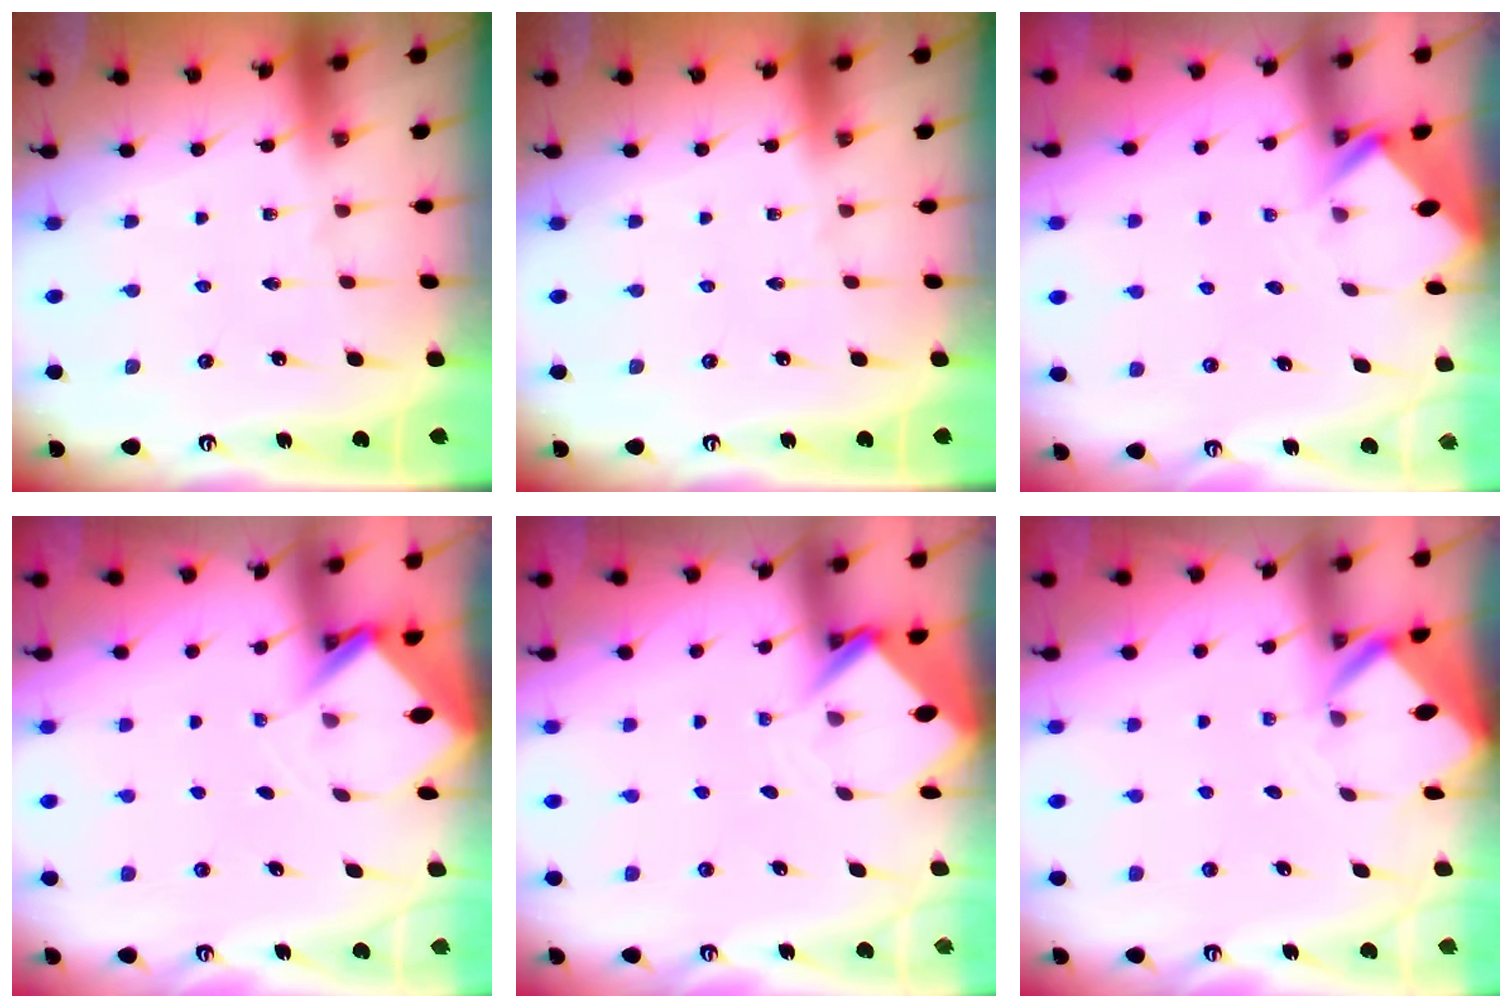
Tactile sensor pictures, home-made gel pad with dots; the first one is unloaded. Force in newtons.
{"total": 0.0}
{"total": 2.7, "press": 2.7, "slide": 0.2}
{"total": 3.6, "press": 3.6, "slide": 0.2}
{"total": 3.9, "press": 3.9, "slide": 0.2}
{"total": 2.9, "press": 2.9, "slide": 0.1}